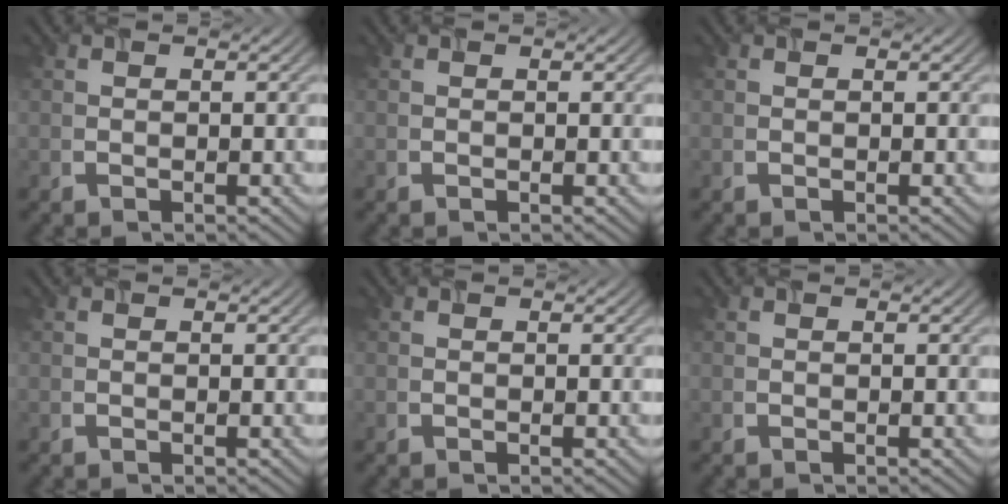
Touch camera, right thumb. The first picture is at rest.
{"total": 0.0}
{"total": 0.0}
{"total": 0.0}
{"total": 0.0}
{"total": 0.0}